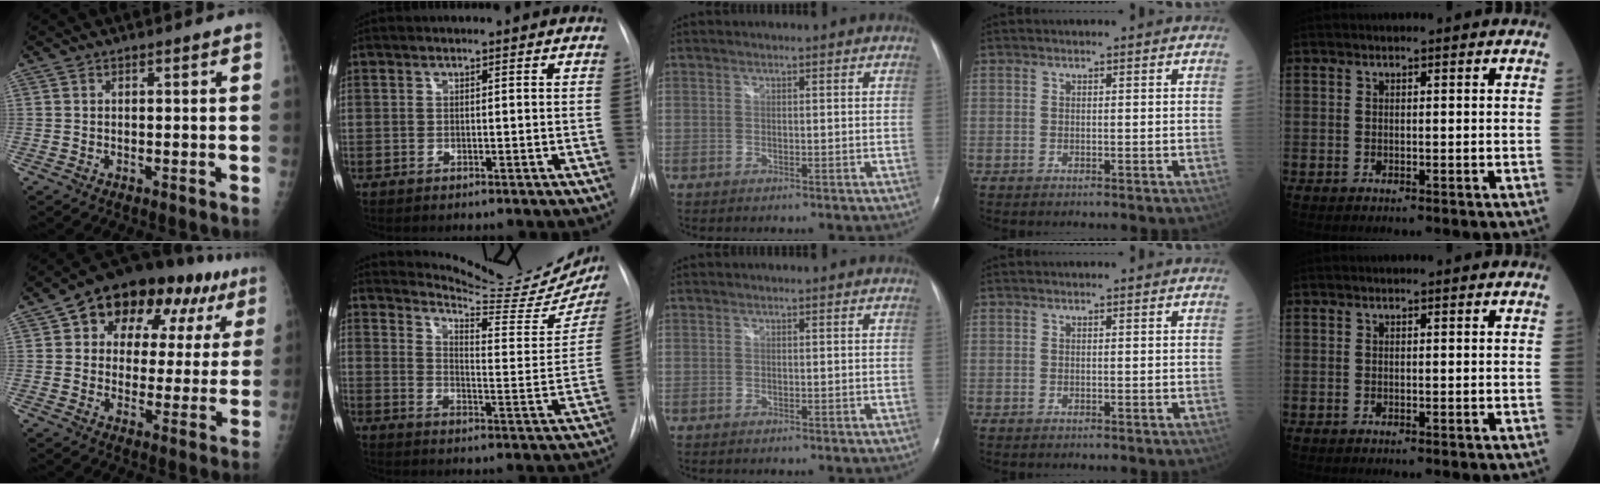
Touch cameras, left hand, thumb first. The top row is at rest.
{"thumb": {"total": 21.4, "force": [9.9, 12.6, 14.1], "torque": [-0.150, 0.015, 0.139]}, "index": {"total": 19.2, "force": [18.1, 2.1, 6.0], "torque": [-0.084, -0.091, 0.221]}}